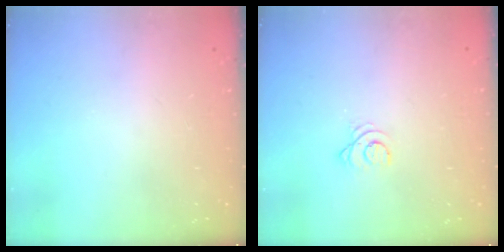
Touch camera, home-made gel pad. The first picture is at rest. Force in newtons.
{"total": 2.3, "press": 2.3, "slide": 0.3}